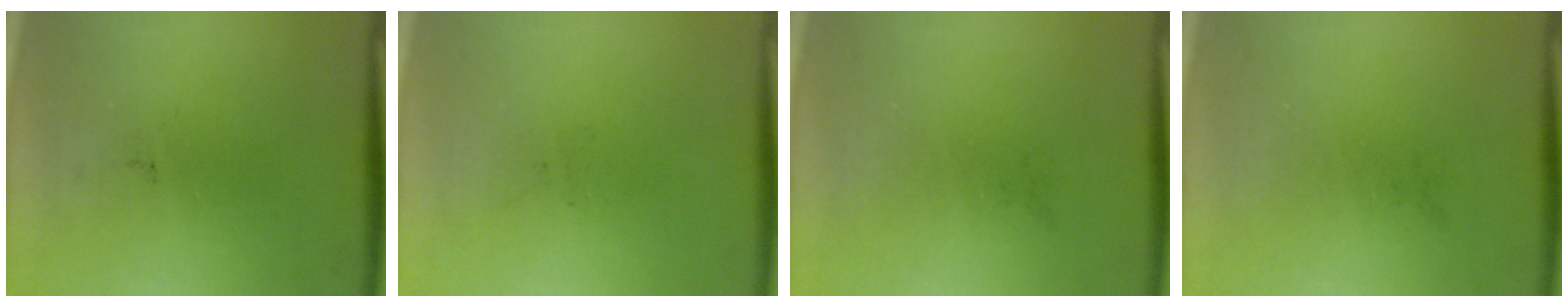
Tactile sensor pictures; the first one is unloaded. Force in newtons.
{"total": 0.0}
{"total": 0.0}
{"total": 0.0}